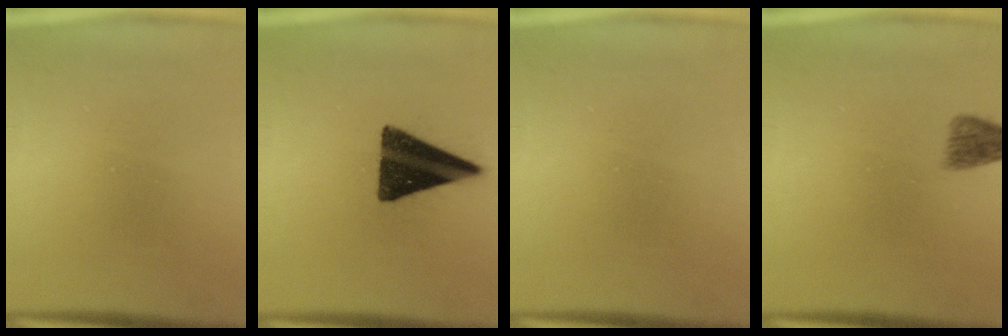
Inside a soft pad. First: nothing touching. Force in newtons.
{"total": 16.1}
{"total": 0.0}
{"total": 2.1}